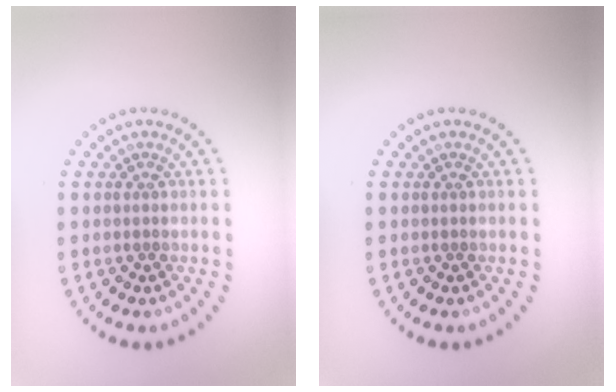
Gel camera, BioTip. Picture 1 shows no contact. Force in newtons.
{"total": 0.0}